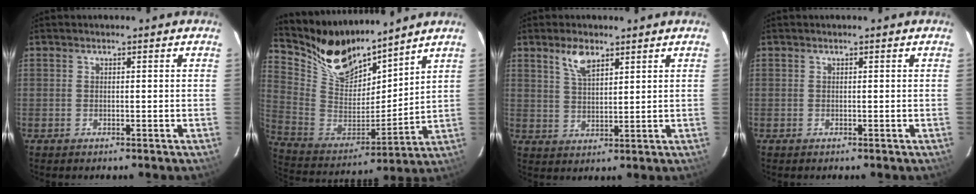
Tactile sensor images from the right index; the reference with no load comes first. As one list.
[{"total": 16.0, "force": [13.9, 5.7, 5.5], "torque": [-0.138, -0.018, 0.271]}, {"total": 5.3, "force": [3.5, 2.2, 3.3], "torque": [-0.060, 0.003, 0.068]}, {"total": 0.0}]